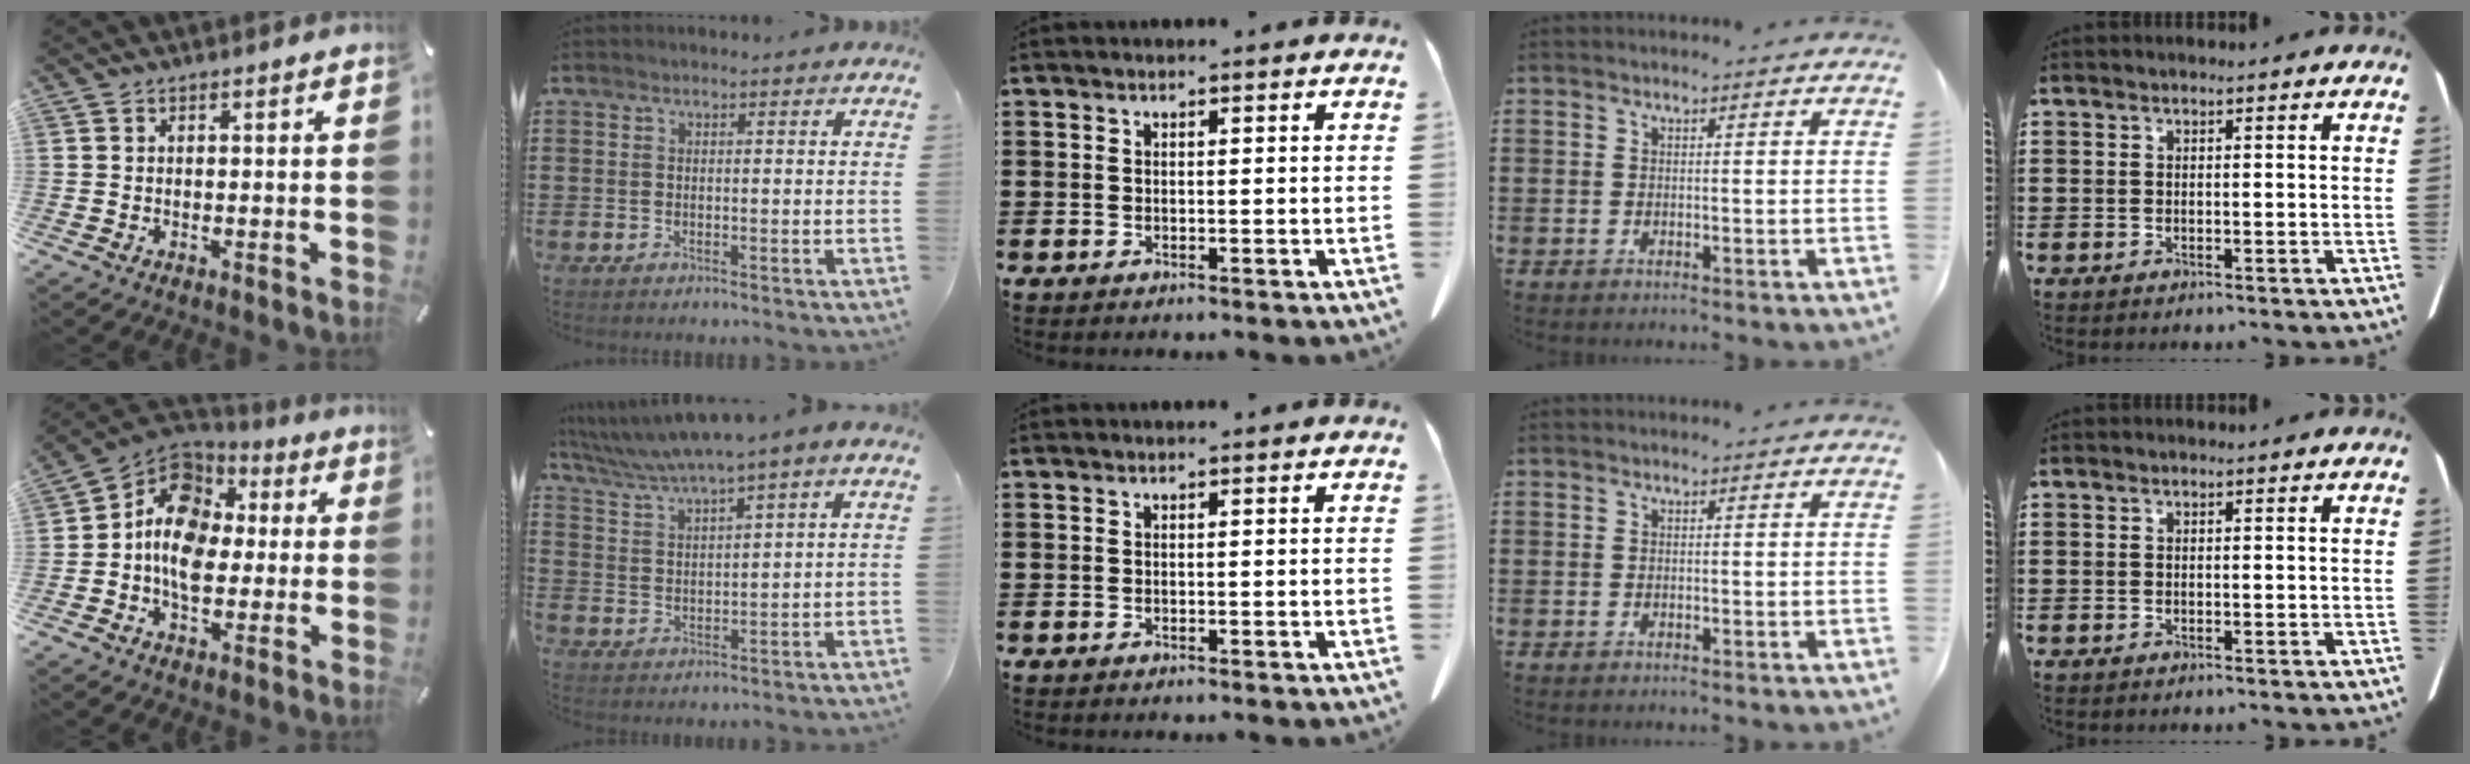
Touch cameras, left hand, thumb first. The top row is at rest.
{"thumb": {"total": 12.0, "force": [-1.1, 9.8, 6.8], "torque": [-0.129, 0.009, -0.022]}, "index": {"total": 4.5, "force": [3.6, -0.3, 2.6], "torque": [-0.062, -0.017, 0.060]}}